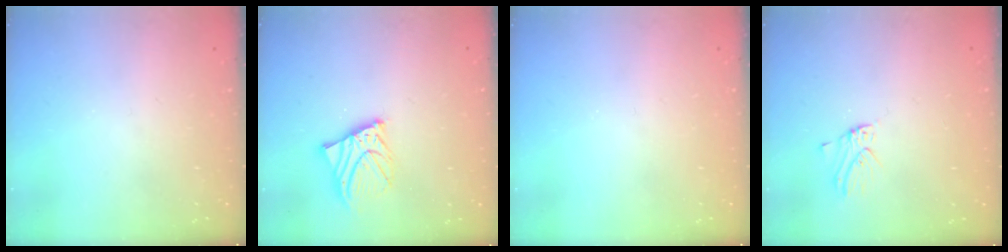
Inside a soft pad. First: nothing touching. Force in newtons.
{"total": 9.0, "press": 9.0, "slide": 1.1}
{"total": 0.0}
{"total": 1.4, "press": 1.4, "slide": 0.1}